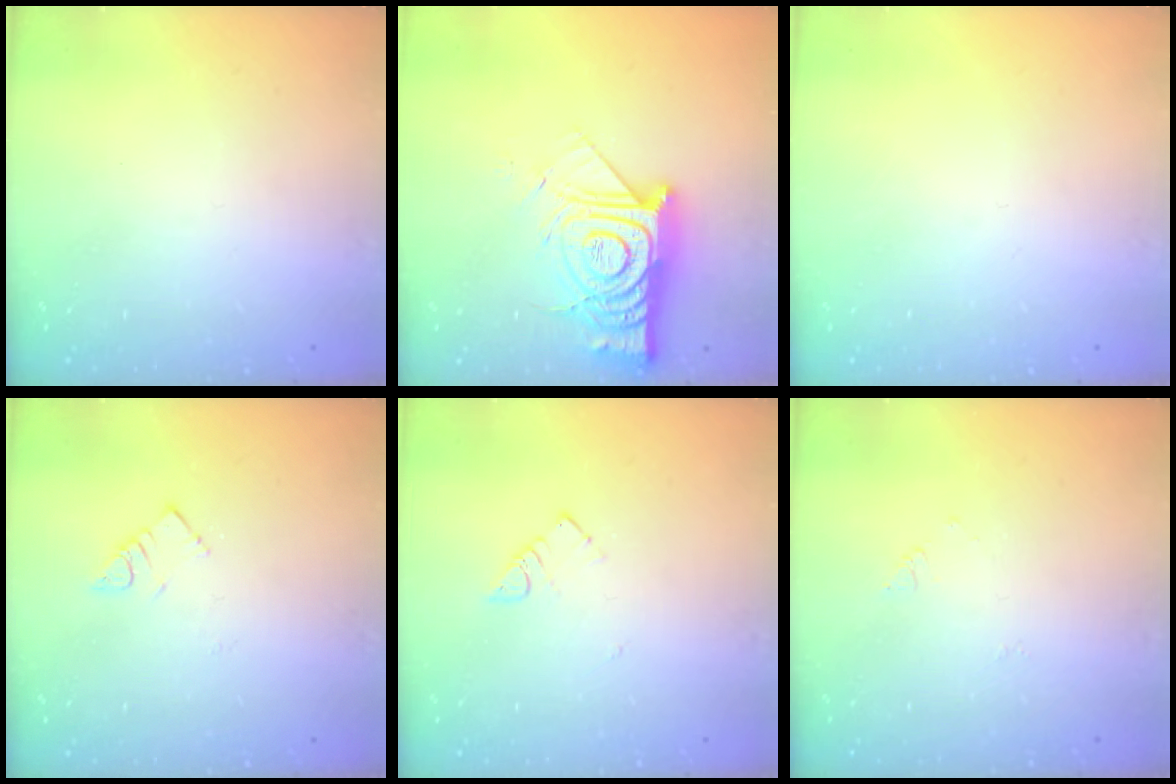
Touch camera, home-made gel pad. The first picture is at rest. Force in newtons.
{"total": 17.4, "press": 17.3, "slide": 1.7}
{"total": 0.0}
{"total": 3.8, "press": 3.8, "slide": 0.4}
{"total": 3.2, "press": 3.2, "slide": 0.2}
{"total": 2.7, "press": 2.7, "slide": 0.4}